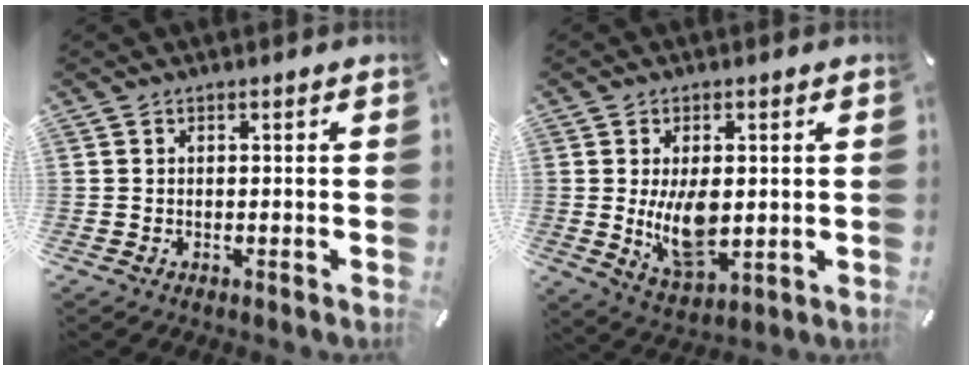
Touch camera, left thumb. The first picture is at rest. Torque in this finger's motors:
{"motor_torque": [0.92, 1.20, 0.24, 0.00, 0.26]}